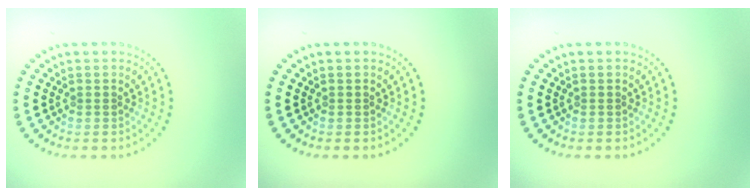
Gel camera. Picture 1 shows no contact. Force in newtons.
{"total": 0.0}
{"total": 0.0}